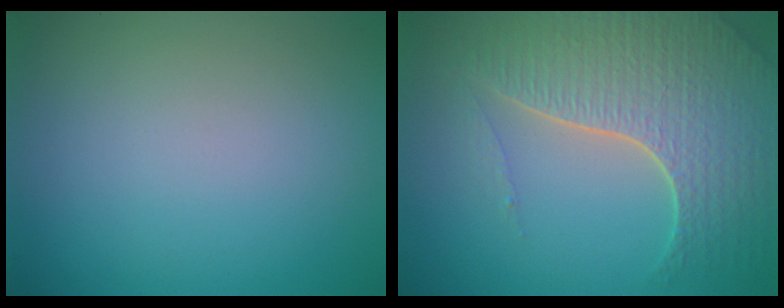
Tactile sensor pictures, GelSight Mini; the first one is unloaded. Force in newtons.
{"total": 7.1, "press": 5.1, "slide": 5.0}